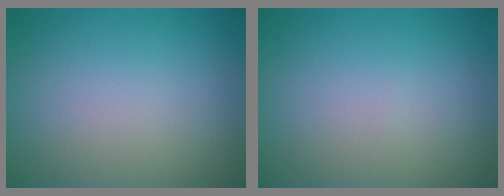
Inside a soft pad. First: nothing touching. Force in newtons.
{"total": 0.0}